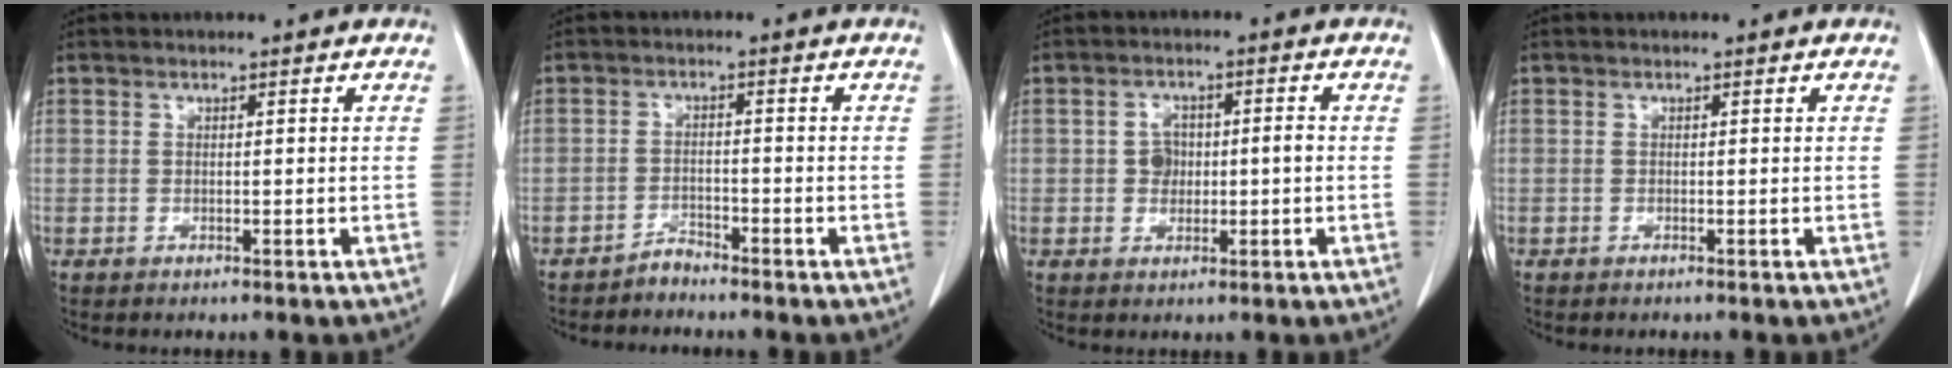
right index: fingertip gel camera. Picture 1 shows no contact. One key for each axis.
{"total": 1.9, "fx": -1.9, "fy": 0.3, "fz": -0.1, "tx": 0.009, "ty": -0.002, "tz": -0.032}
{"total": 3.9, "fx": -0.2, "fy": 2.5, "fz": 3.1, "tx": -0.055, "ty": 0.015, "tz": 0.000}
{"total": 0.0}